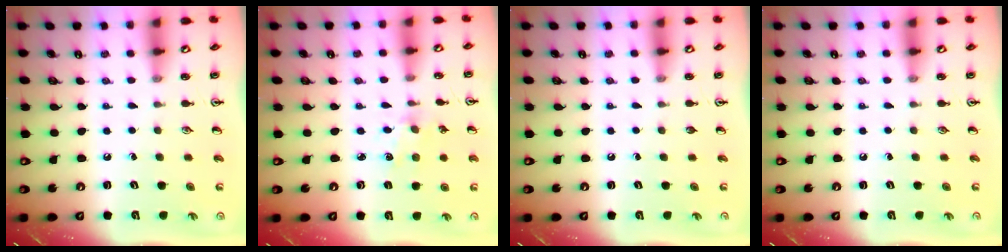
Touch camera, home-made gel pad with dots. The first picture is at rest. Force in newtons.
{"total": 2.9, "press": 2.8, "slide": 0.4}
{"total": 0.0}
{"total": 0.0}